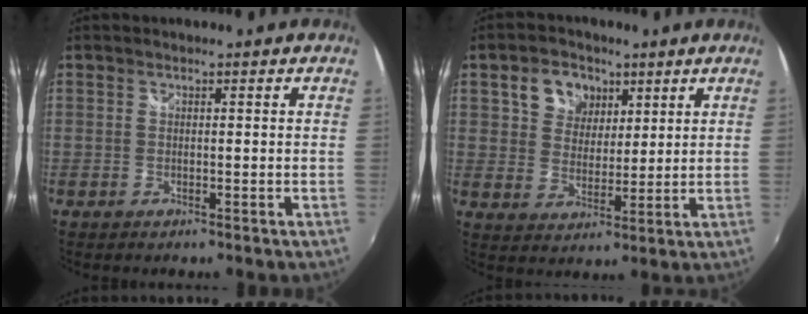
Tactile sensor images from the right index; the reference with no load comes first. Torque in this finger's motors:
{"motor_torque": [0.68, 0.66, 0.14, 0.05]}